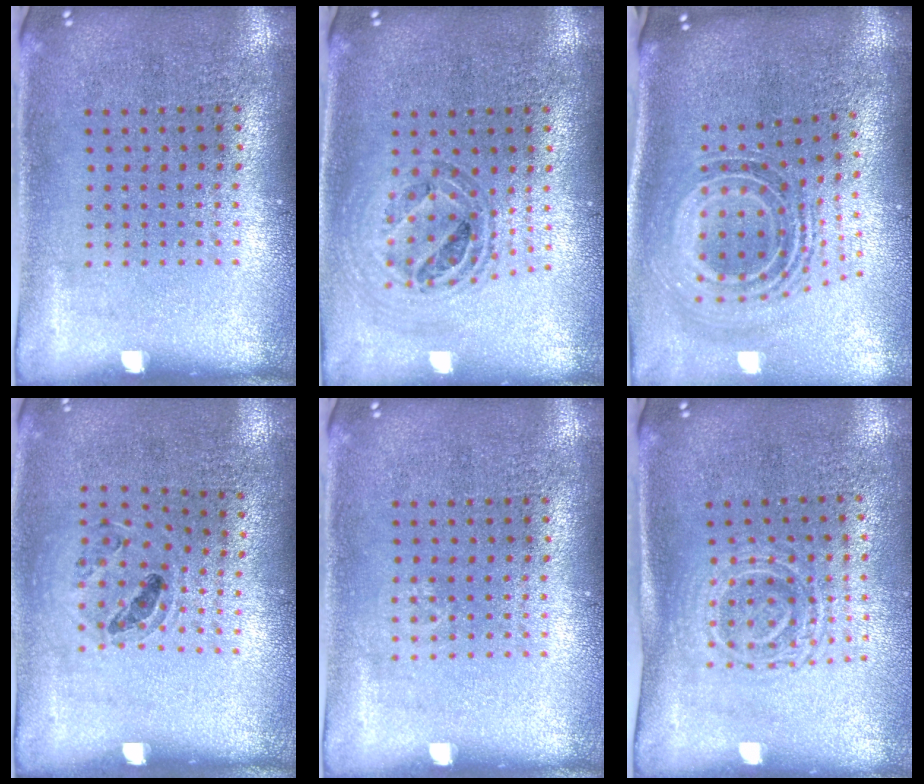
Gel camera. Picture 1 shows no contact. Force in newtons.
{"total": 0.9, "press": 0.9, "slide": 0.1}
{"total": 1.6, "press": 1.2, "slide": 1.0}
{"total": 0.9, "press": 0.9, "slide": 0.3}
{"total": 0.5, "press": 0.5, "slide": 0.2}
{"total": 1.6, "press": 1.3, "slide": 0.9}